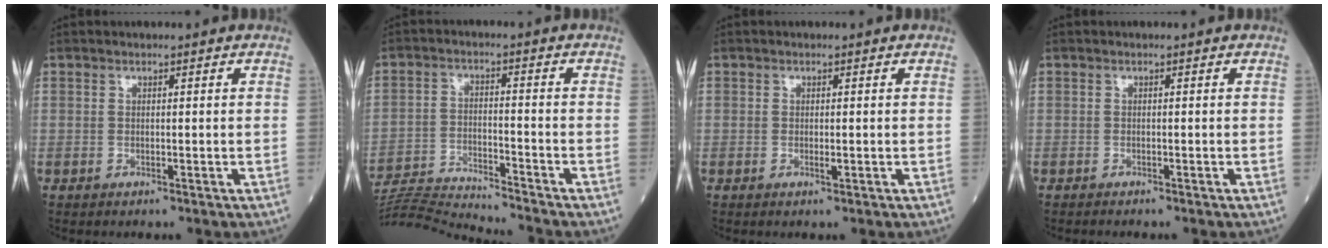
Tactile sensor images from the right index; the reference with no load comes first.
{"total": 11.9, "force": [-11.5, -2.2, 2.0], "torque": [-0.031, -0.004, -0.200]}
{"total": 0.7, "force": [-0.2, 0.2, 0.6], "torque": [-0.010, -0.001, -0.003]}
{"total": 0.8, "force": [-0.8, 0.0, 0.3], "torque": [-0.008, -0.001, -0.010]}